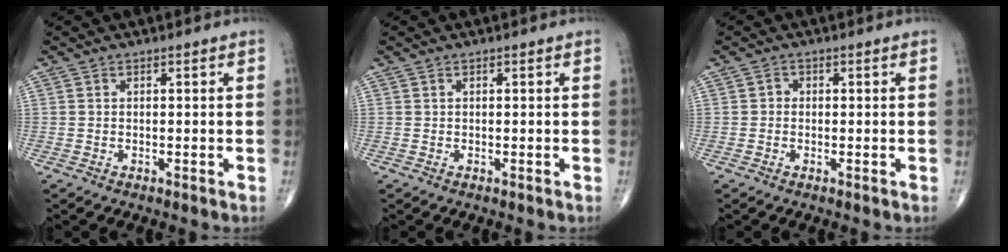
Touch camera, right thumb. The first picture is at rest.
{"total": 0.0}
{"total": 1.0, "force": [-0.2, 0.9, 0.4], "torque": [0.000, 0.003, -0.008]}